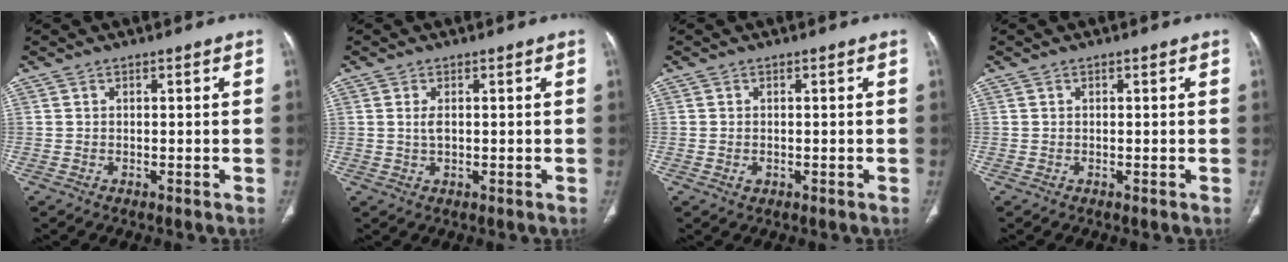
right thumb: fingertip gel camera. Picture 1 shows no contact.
{"total": 2.1, "force": [0.4, 1.0, 1.8], "torque": [-0.040, -0.002, 0.009]}
{"total": 1.2, "force": [-0.2, 0.9, 0.8], "torque": [-0.013, 0.003, 0.000]}
{"total": 0.0}